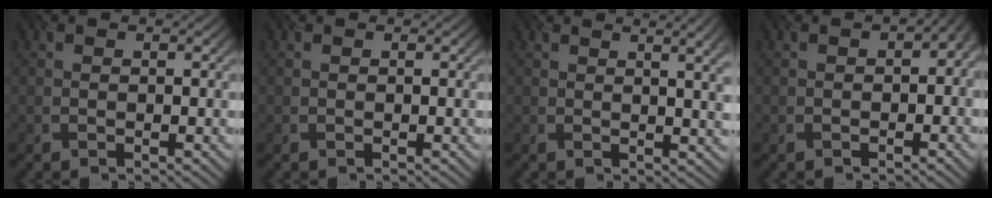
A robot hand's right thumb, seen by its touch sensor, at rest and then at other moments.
{"total": 0.0}
{"total": 7.1, "force": [2.2, 2.5, 6.2], "torque": [-0.050, 0.030, 0.018]}
{"total": 4.0, "force": [-0.9, 2.3, 3.2], "torque": [-0.025, 0.007, 0.003]}